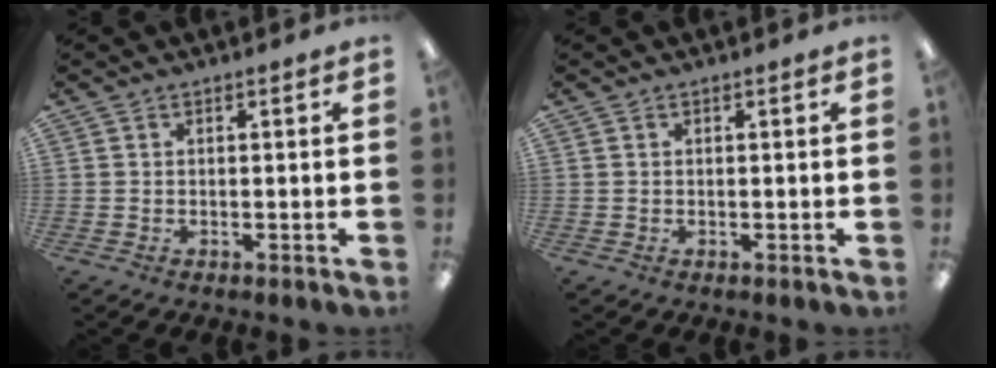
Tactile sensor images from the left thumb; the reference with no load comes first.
{"total": 0.0}